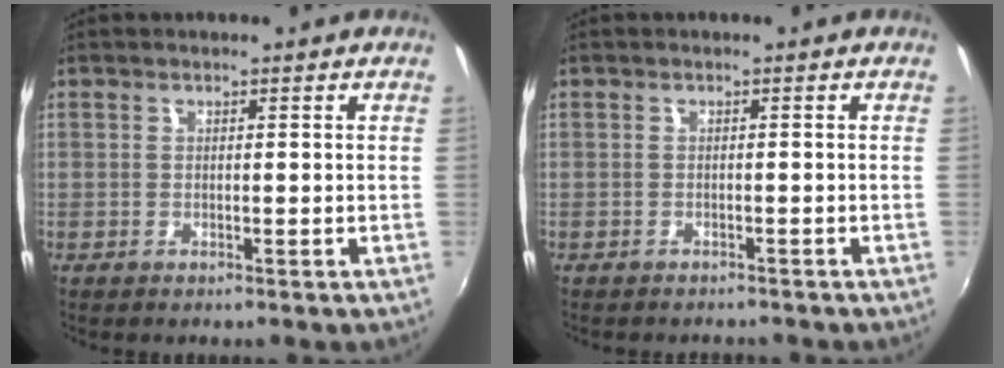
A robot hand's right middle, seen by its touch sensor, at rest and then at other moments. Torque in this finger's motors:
{"motor_torque": [0.08, -0.06, 0.02, 0.03]}